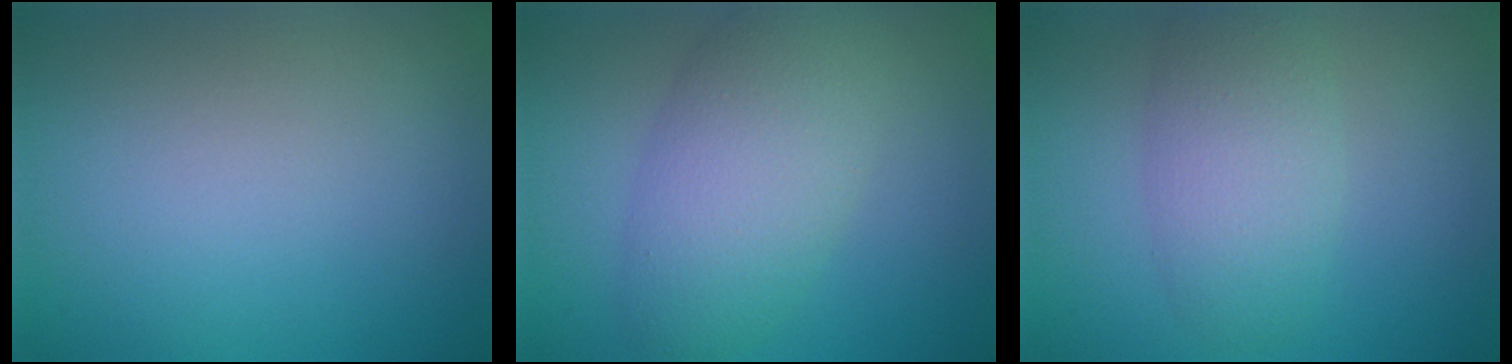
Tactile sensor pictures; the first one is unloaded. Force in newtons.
{"total": 5.7, "press": 5.7, "slide": 0.1}
{"total": 4.0, "press": 4.0, "slide": 0.1}